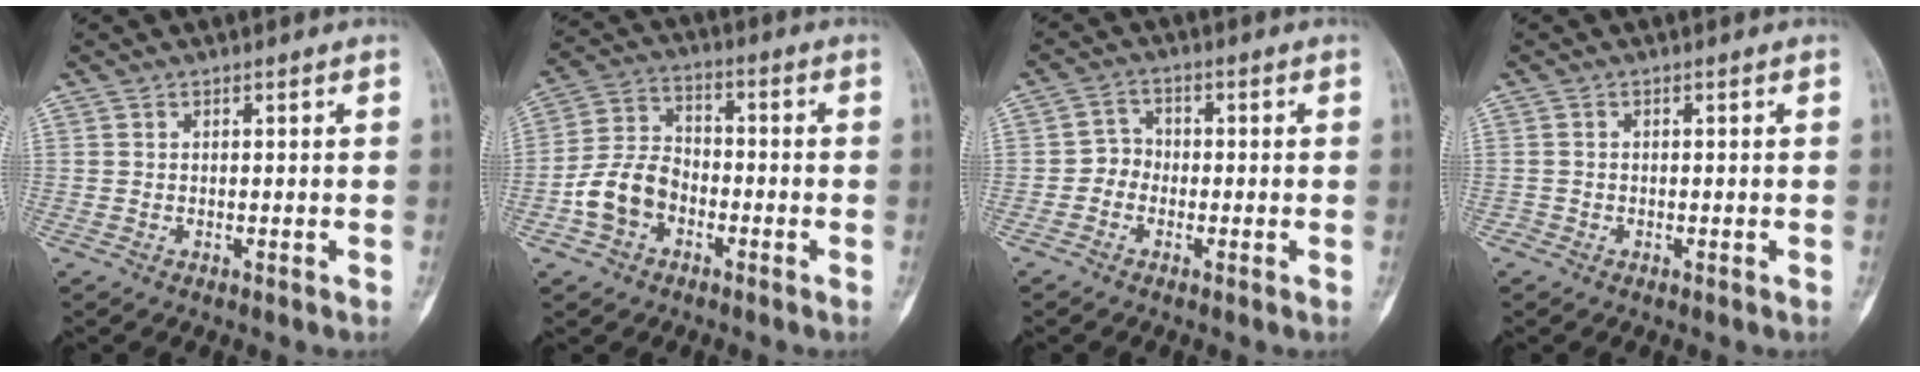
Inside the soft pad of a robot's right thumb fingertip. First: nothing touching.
{"total": 9.6, "force": [-3.5, 7.0, 5.5], "torque": [-0.097, 0.037, -0.072]}
{"total": 3.2, "force": [-1.3, 2.8, 1.0], "torque": [0.008, 0.013, -0.036]}
{"total": 0.9, "force": [-0.6, 0.7, -0.2], "torque": [0.010, 0.004, -0.018]}